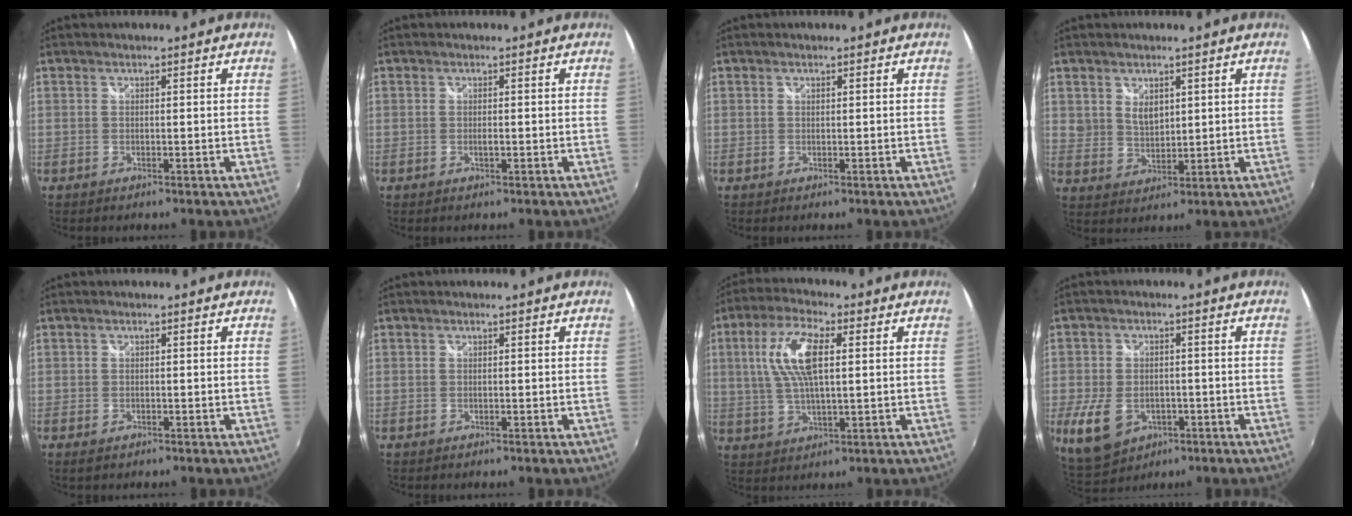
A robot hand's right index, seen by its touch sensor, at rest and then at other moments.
{"total": 0.8, "force": [-0.2, 0.3, 0.7], "torque": [-0.014, -0.001, -0.004]}
{"total": 0.0}
{"total": 4.4, "force": [2.2, 3.2, 2.2], "torque": [-0.029, -0.001, 0.042]}
{"total": 1.2, "force": [-0.8, 0.7, 0.5], "torque": [-0.010, -0.006, -0.015]}
{"total": 0.0}
{"total": 10.7, "force": [2.4, 3.9, 9.7], "torque": [-0.193, 0.013, 0.048]}
{"total": 9.9, "force": [-3.6, 7.1, 5.8], "torque": [-0.142, -0.019, -0.052]}